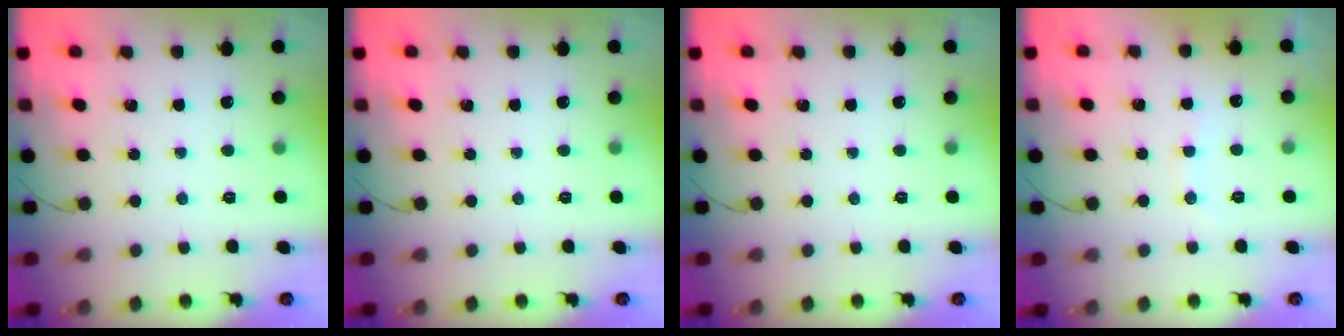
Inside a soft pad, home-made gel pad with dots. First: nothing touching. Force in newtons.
{"total": 0.0}
{"total": 0.0}
{"total": 5.6, "press": 5.5, "slide": 0.8}